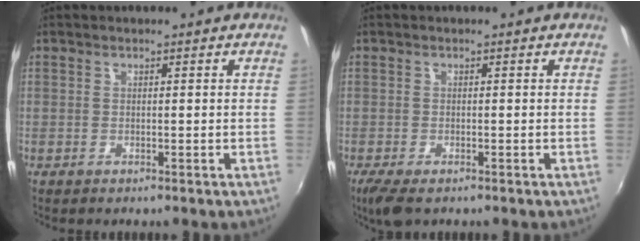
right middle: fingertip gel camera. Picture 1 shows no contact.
{"total": 4.5, "force": [-3.0, 1.5, 3.0], "torque": [-0.065, -0.020, -0.052]}